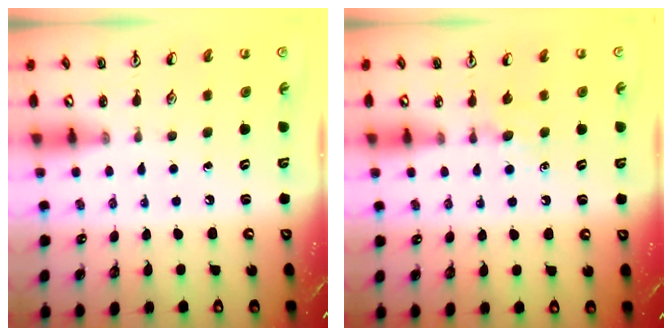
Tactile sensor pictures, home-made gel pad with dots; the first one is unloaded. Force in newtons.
{"total": 4.1, "press": 4.0, "slide": 0.6}